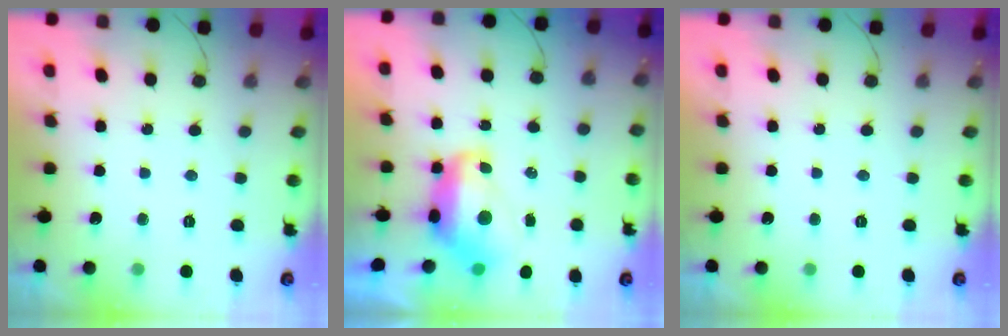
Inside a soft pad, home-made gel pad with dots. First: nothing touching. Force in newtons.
{"total": 9.6, "press": 9.5, "slide": 0.9}
{"total": 0.0}